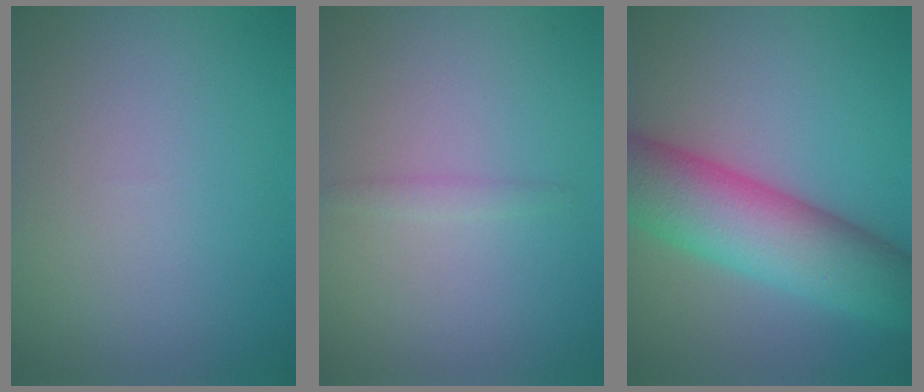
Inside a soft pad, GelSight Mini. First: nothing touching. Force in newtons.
{"total": 0.9, "press": 0.9, "slide": 0.0}
{"total": 9.9, "press": 9.9, "slide": 0.3}